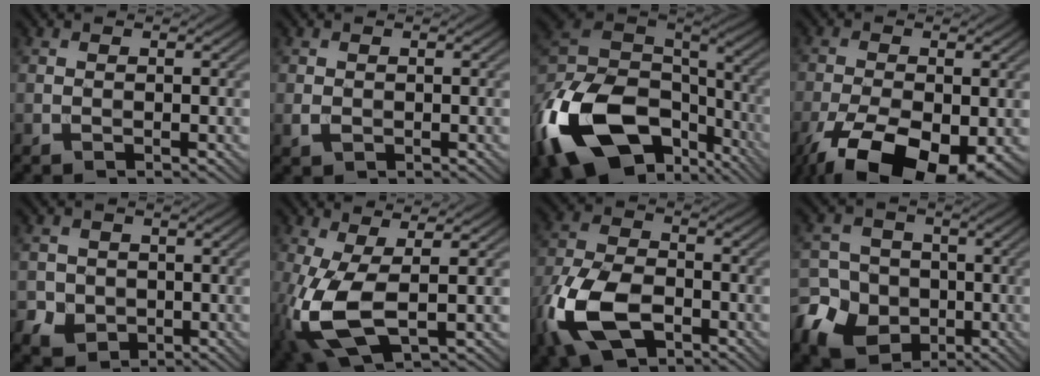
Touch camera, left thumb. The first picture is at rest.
{"total": 1.2, "force": [-0.2, 0.9, 0.7], "torque": [-0.018, -0.002, -0.004]}
{"total": 20.2, "force": [-9.0, 12.6, 12.9], "torque": [-0.317, -0.042, -0.135]}
{"total": 13.5, "force": [-7.1, 5.8, 10.0], "torque": [-0.179, -0.026, -0.118]}
{"total": 4.0, "force": [-1.0, 3.7, 1.1], "torque": [-0.024, -0.003, -0.035]}
{"total": 9.5, "force": [-1.5, 3.8, 8.6], "torque": [-0.217, -0.008, -0.030]}
{"total": 12.9, "force": [-6.1, 6.9, 9.0], "torque": [-0.231, -0.024, -0.128]}
{"total": 11.2, "force": [-4.8, 9.1, 4.3], "torque": [-0.110, -0.035, -0.116]}